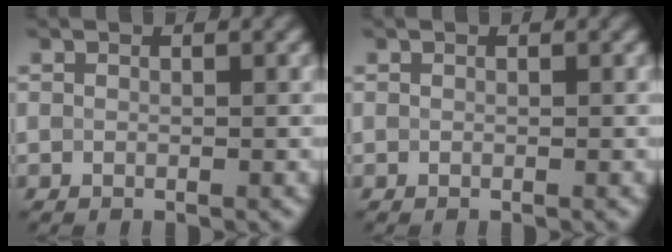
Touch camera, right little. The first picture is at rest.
{"total": 0.0}